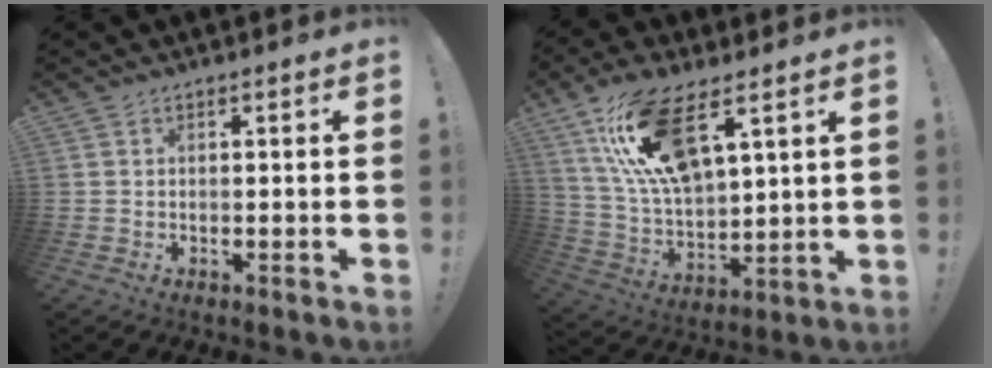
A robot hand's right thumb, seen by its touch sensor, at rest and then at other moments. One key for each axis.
{"total": 17.9, "fx": 9.9, "fy": 7.7, "fz": 12.8, "tx": -0.250, "ty": -0.040, "tz": 0.175}